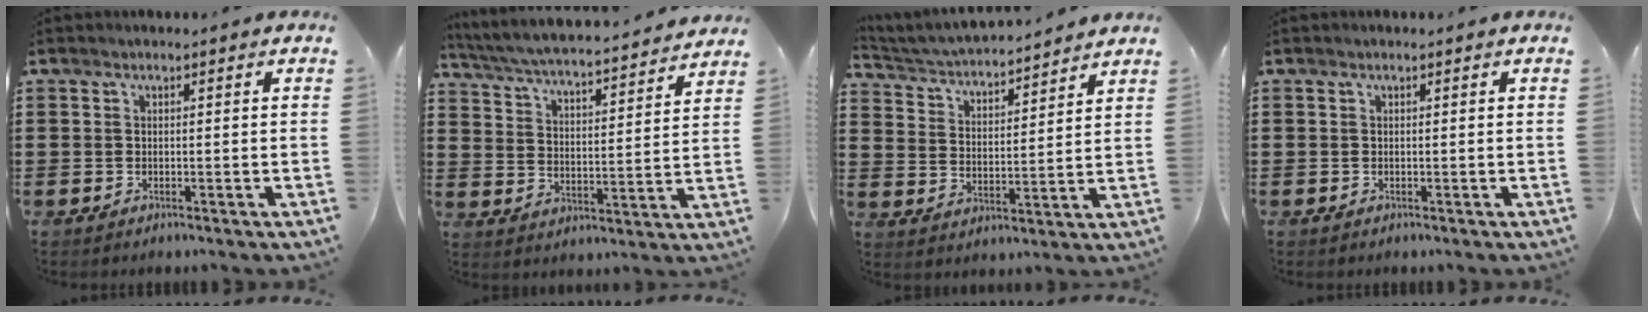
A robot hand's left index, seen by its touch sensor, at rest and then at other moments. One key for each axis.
{"total": 4.3, "fx": 4.1, "fy": -0.4, "fz": 1.1, "tx": -0.043, "ty": -0.038, "tz": 0.061}
{"total": 3.7, "fx": 3.7, "fy": -0.1, "fz": 0.6, "tx": -0.033, "ty": -0.032, "tz": 0.057}
{"total": 0.0}